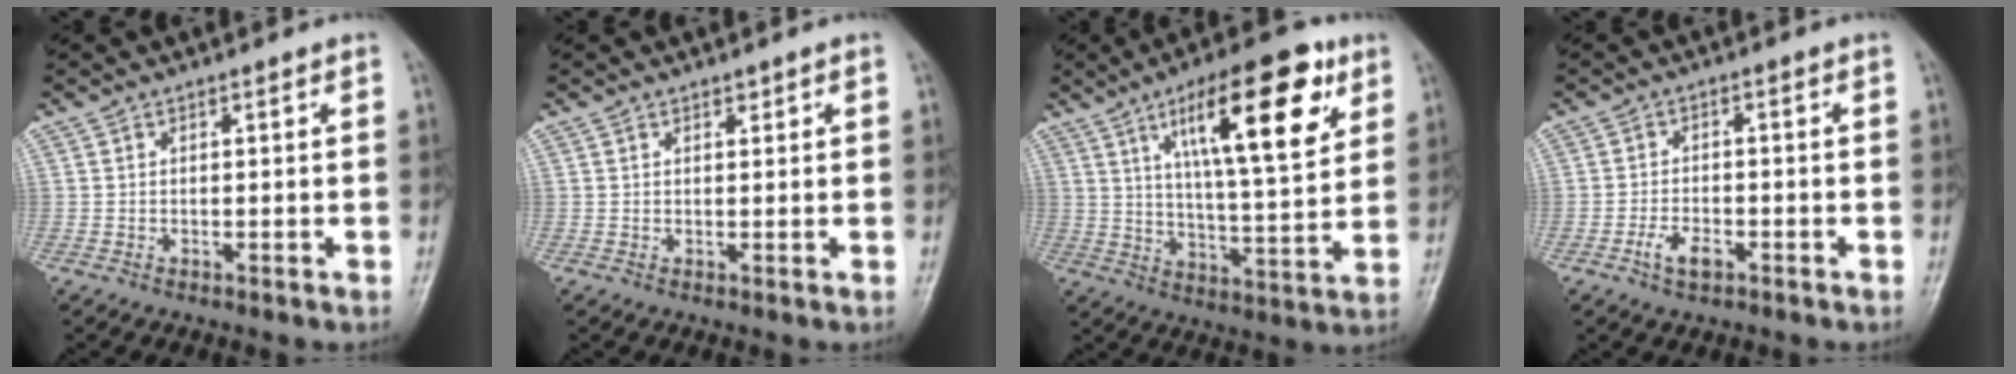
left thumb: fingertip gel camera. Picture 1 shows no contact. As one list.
[{"total": 0.9, "force": [0.7, 0.6, 0.3], "torque": [0.002, -0.005, 0.008]}, {"total": 19.7, "force": [9.1, 6.1, 16.3], "torque": [-0.225, -0.031, 0.145]}, {"total": 4.0, "force": [-2.1, 2.2, 2.7], "torque": [-0.050, 0.013, -0.037]}]